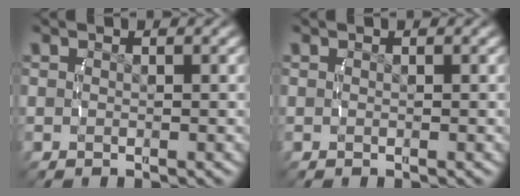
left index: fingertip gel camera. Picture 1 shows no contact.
{"total": 0.0}